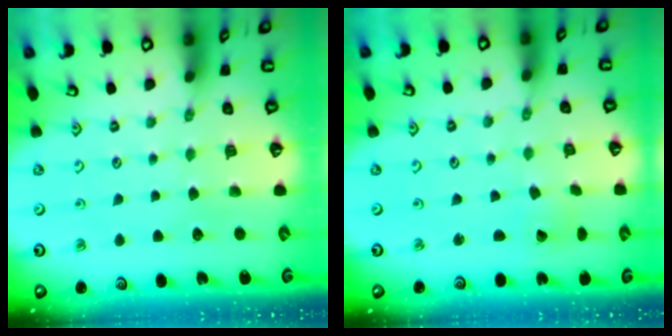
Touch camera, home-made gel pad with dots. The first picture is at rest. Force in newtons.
{"total": 0.0}